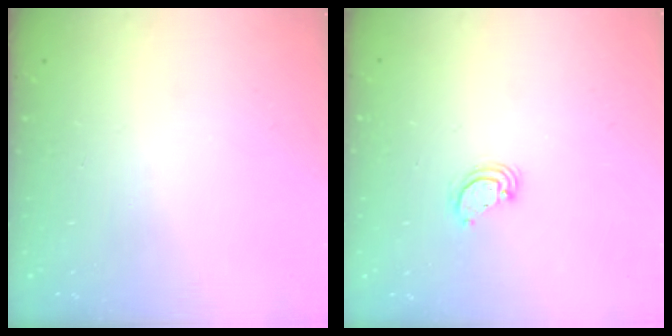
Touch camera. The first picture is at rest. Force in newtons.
{"total": 3.4, "press": 3.3, "slide": 0.4}